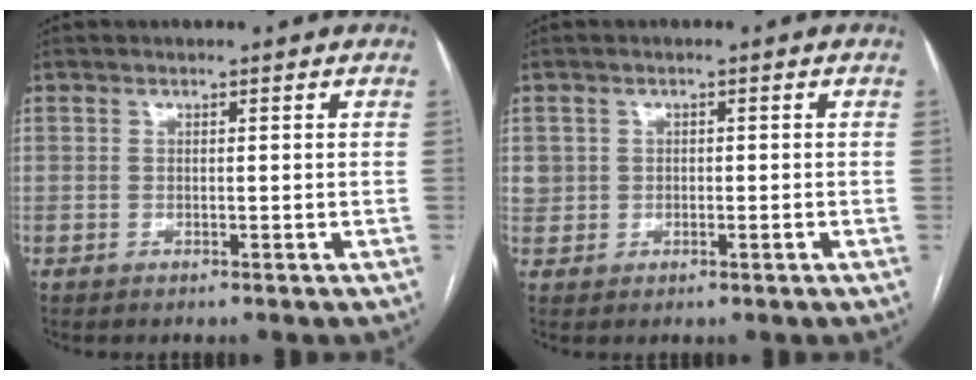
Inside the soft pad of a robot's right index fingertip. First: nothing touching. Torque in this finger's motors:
{"motor_torque": [-0.07, 0.02, -0.04, -0.01]}